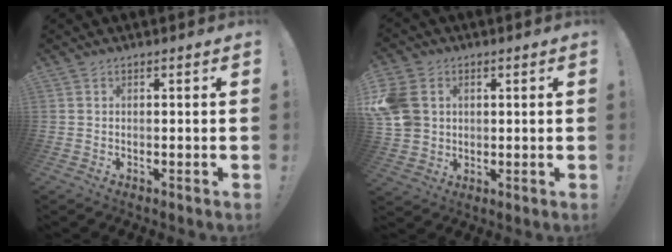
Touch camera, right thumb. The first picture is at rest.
{"total": 11.3, "force": [2.2, 9.6, 5.6], "torque": [-0.117, 0.005, 0.051]}